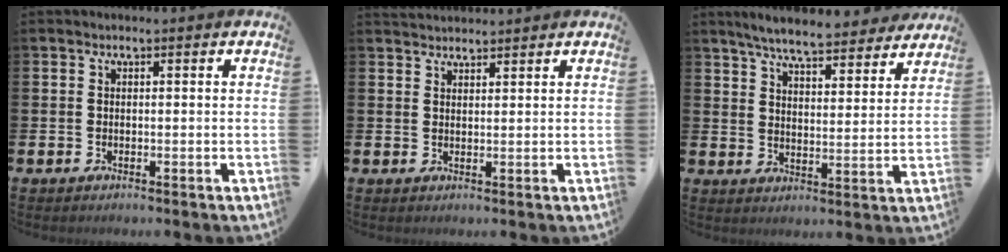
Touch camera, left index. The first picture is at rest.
{"total": 2.1, "force": [2.1, 0.5, 0.0], "torque": [0.005, -0.009, 0.036]}
{"total": 6.8, "force": [6.5, 0.8, 1.9], "torque": [-0.050, -0.040, 0.112]}